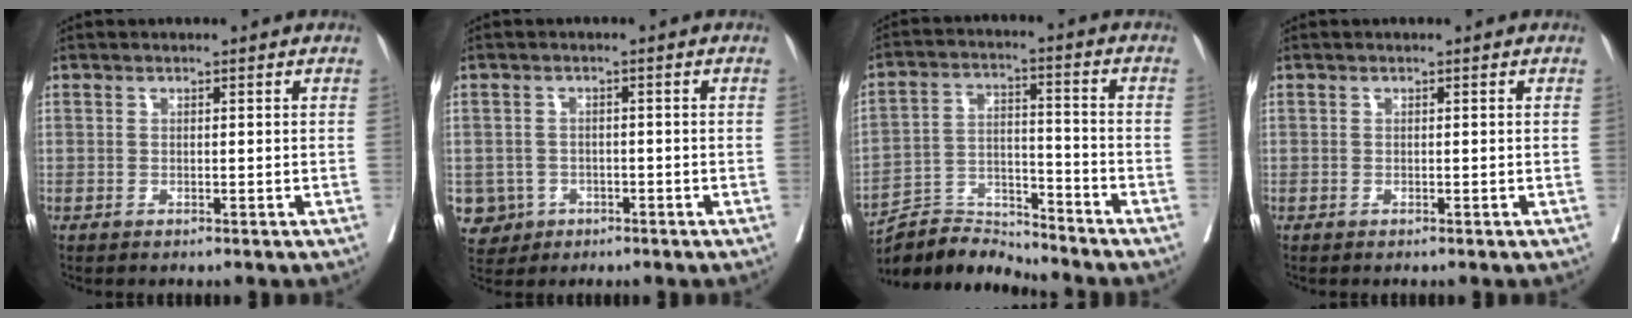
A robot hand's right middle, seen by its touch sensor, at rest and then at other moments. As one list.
[{"total": 5.1, "force": [-1.7, 4.8, 0.3], "torque": [-0.009, 0.010, -0.021]}, {"total": 8.9, "force": [-8.8, 0.2, -0.7], "torque": [0.014, 0.030, -0.163]}, {"total": 0.0}]